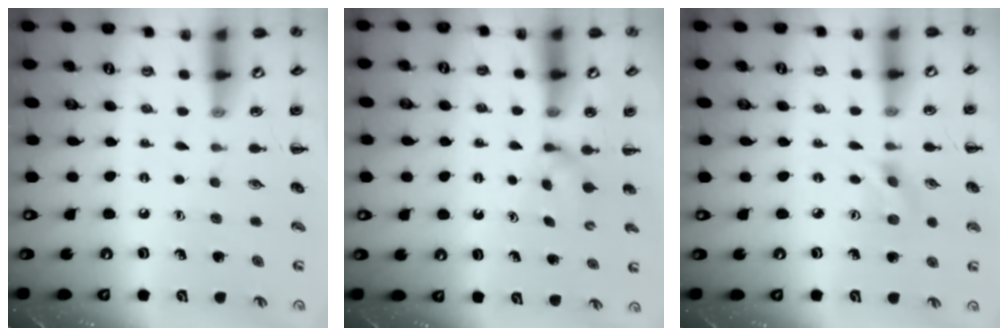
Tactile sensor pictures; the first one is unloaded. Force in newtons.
{"total": 2.4, "press": 2.3, "slide": 0.9}
{"total": 2.6, "press": 2.4, "slide": 1.0}